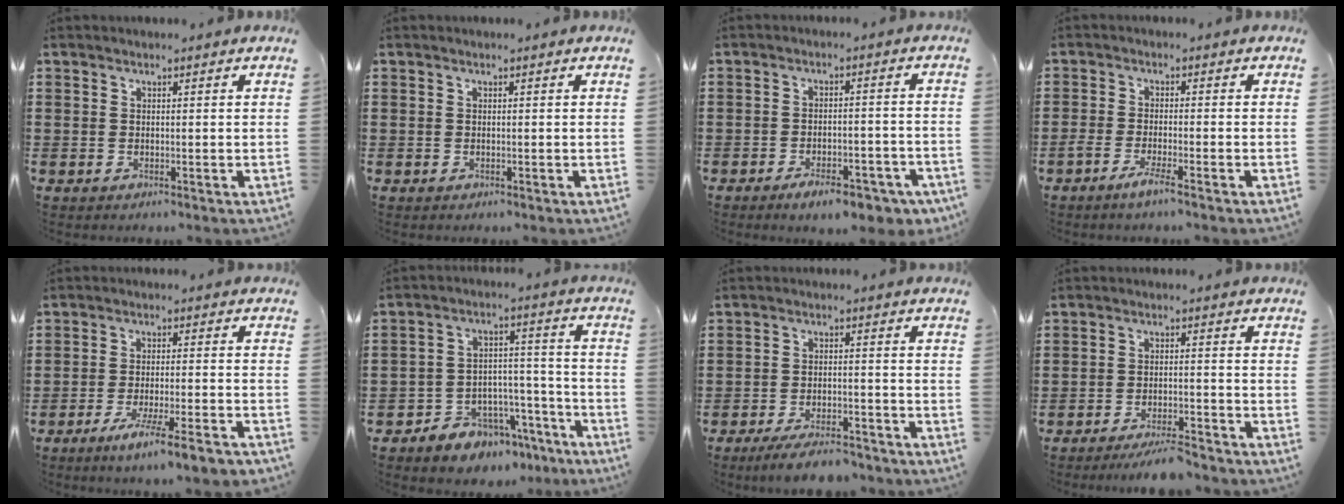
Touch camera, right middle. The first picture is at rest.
{"total": 0.0}
{"total": 6.4, "force": [-5.0, 1.8, 3.5], "torque": [-0.056, 0.005, -0.089]}
{"total": 3.1, "force": [-2.0, -0.1, 2.3], "torque": [-0.054, -0.008, -0.040]}
{"total": 6.4, "force": [-4.9, 0.0, 4.0], "torque": [-0.067, -0.009, -0.087]}
{"total": 6.4, "force": [-5.5, 3.1, 0.2], "torque": [-0.006, 0.024, -0.106]}
{"total": 5.1, "force": [-4.7, 0.7, 2.1], "torque": [-0.038, -0.001, -0.090]}
{"total": 4.3, "force": [-4.0, 0.2, 1.5], "torque": [-0.025, 0.002, -0.077]}